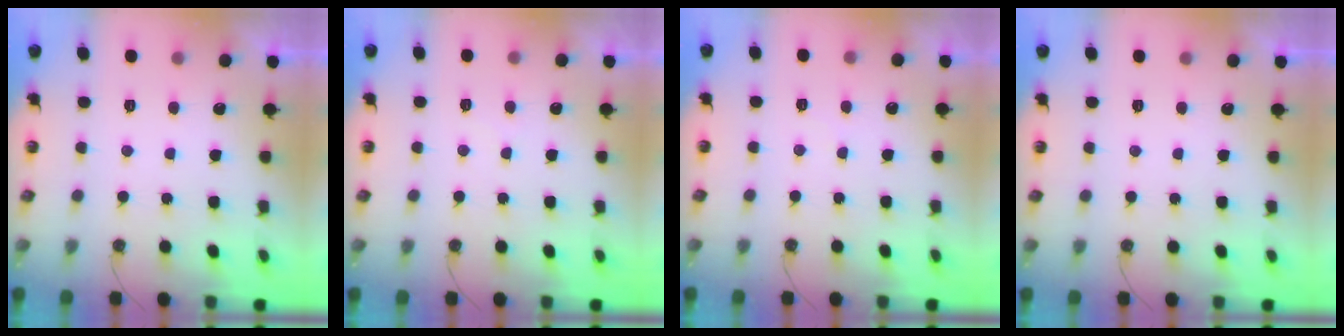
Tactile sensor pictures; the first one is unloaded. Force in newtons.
{"total": 3.6, "press": 3.6, "slide": 0.5}
{"total": 3.8, "press": 3.7, "slide": 0.6}
{"total": 0.0}